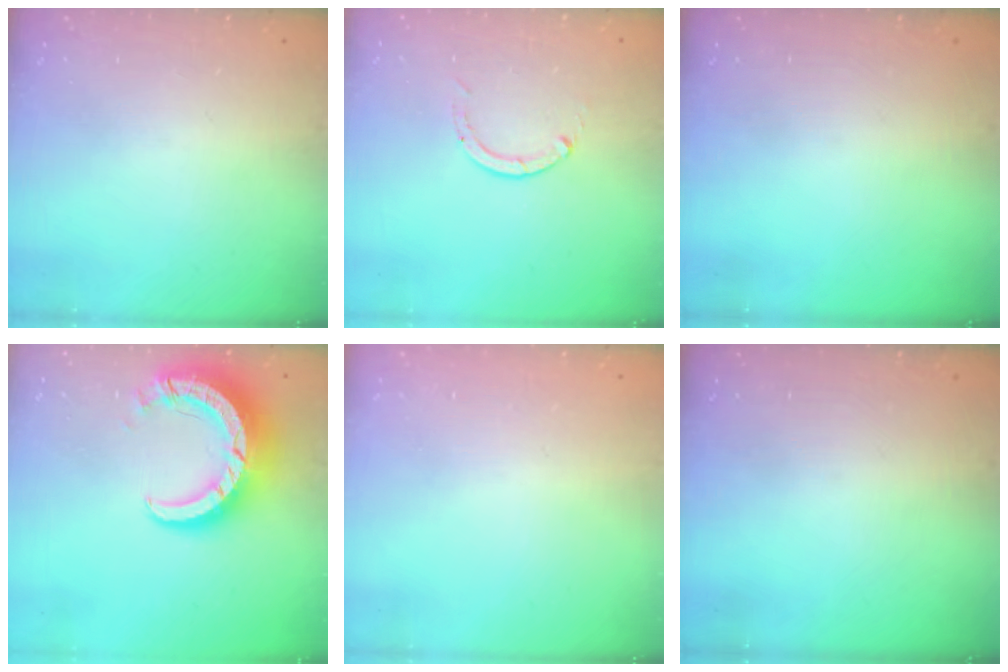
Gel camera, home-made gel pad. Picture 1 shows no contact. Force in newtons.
{"total": 0.0}
{"total": 0.0}
{"total": 11.5, "press": 11.5, "slide": 1.1}
{"total": 2.4, "press": 2.4, "slide": 0.2}
{"total": 0.0}